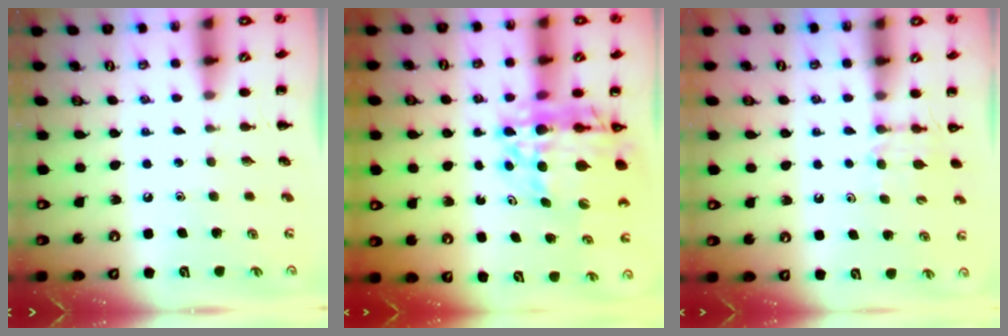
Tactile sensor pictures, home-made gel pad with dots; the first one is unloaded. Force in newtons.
{"total": 15.1, "press": 14.5, "slide": 4.2}
{"total": 5.0, "press": 4.7, "slide": 1.6}